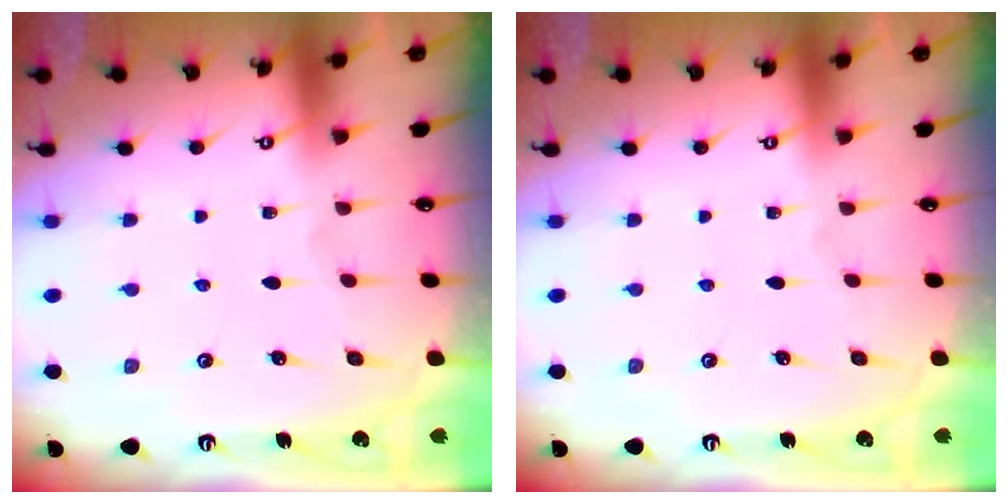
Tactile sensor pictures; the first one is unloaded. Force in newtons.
{"total": 0.0}